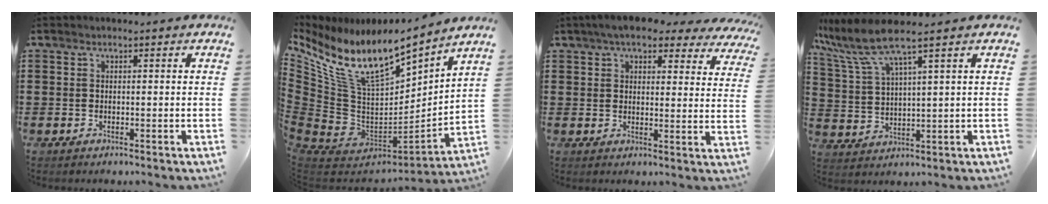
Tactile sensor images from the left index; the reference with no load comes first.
{"total": 13.2, "force": [8.7, 5.5, 8.3], "torque": [-0.214, -0.065, 0.152]}
{"total": 6.3, "force": [5.2, 1.7, 3.1], "torque": [-0.070, -0.009, 0.093]}
{"total": 8.1, "force": [5.8, 1.0, 5.7], "torque": [-0.145, -0.027, 0.096]}